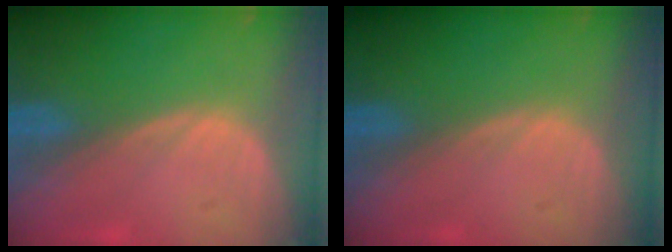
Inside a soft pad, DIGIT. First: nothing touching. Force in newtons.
{"total": 0.0}